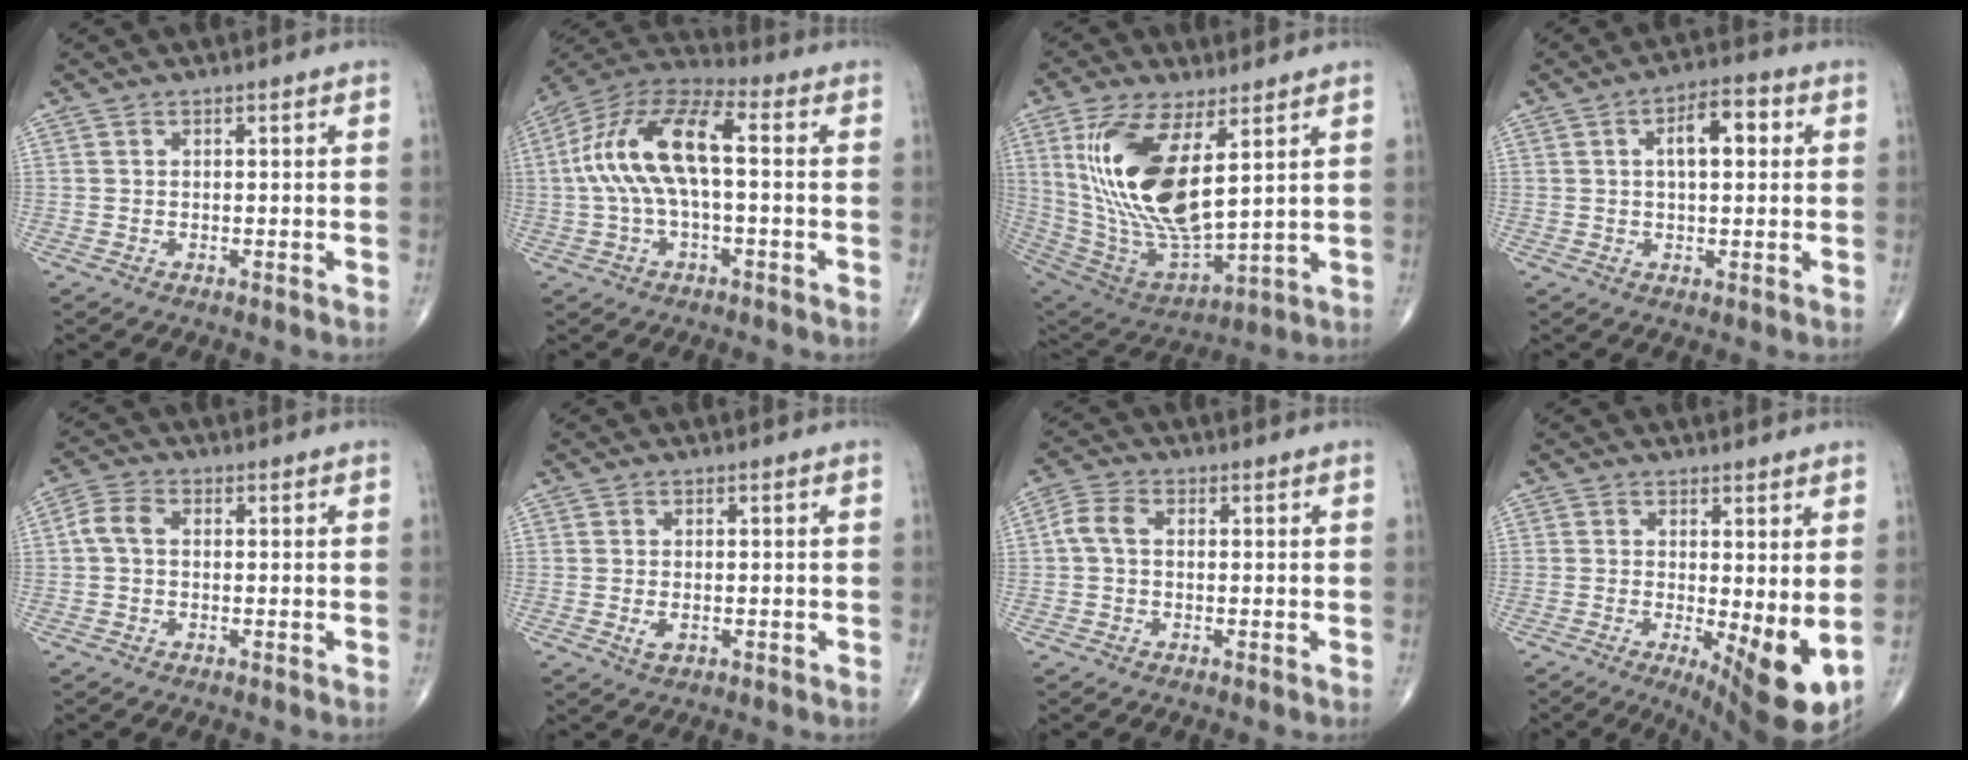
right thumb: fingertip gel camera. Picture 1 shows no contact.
{"total": 15.6, "force": [0.6, 6.5, 14.1], "torque": [-0.292, 0.048, 0.005]}
{"total": 21.0, "force": [6.1, 8.6, 18.2], "torque": [-0.367, -0.033, 0.130]}
{"total": 7.8, "force": [1.8, 3.6, 6.7], "torque": [-0.092, 0.012, 0.022]}
{"total": 4.0, "force": [0.2, 2.7, 2.9], "torque": [-0.058, 0.013, -0.004]}
{"total": 2.1, "force": [-0.5, 1.2, 1.6], "torque": [-0.030, -0.003, -0.006]}
{"total": 4.0, "force": [0.2, 2.6, 3.0], "torque": [-0.064, 0.012, -0.003]}
{"total": 9.8, "force": [-0.6, 3.1, 9.3], "torque": [-0.129, -0.024, -0.003]}